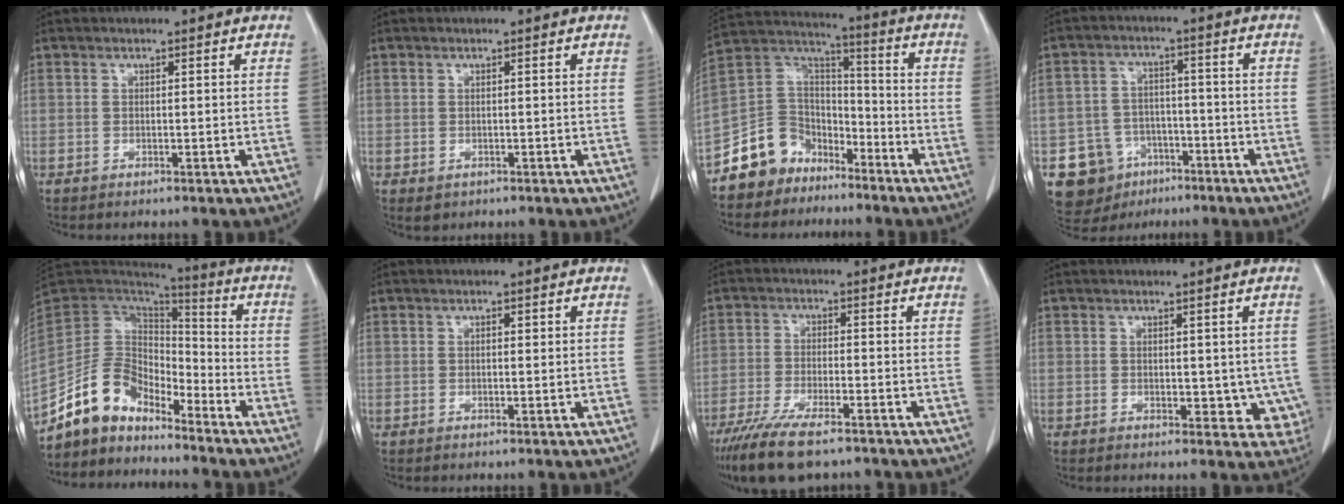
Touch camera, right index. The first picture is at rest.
{"total": 1.4, "force": [-0.6, 1.2, 0.5], "torque": [-0.004, 0.002, -0.002]}
{"total": 10.9, "force": [-7.7, 7.6, 1.6], "torque": [-0.038, 0.063, -0.149]}
{"total": 9.7, "force": [-4.9, 8.1, 2.0], "torque": [-0.045, 0.020, -0.067]}
{"total": 10.9, "force": [-9.2, 4.9, 3.0], "torque": [-0.061, 0.045, -0.181]}
{"total": 0.9, "force": [0.2, 0.5, 0.8], "torque": [-0.013, 0.001, 0.001]}
{"total": 10.5, "force": [-7.8, 2.4, 6.5], "torque": [-0.116, -0.025, -0.135]}
{"total": 6.0, "force": [-0.7, 3.7, 4.7], "torque": [-0.038, -0.006, -0.007]}